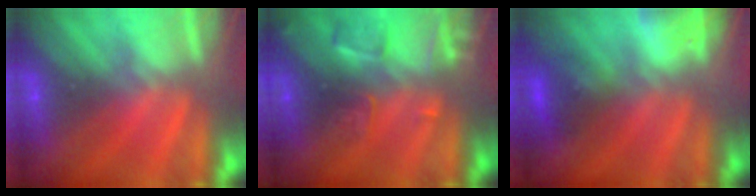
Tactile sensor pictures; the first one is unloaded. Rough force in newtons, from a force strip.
{"total": 2.5}
{"total": 7.5}